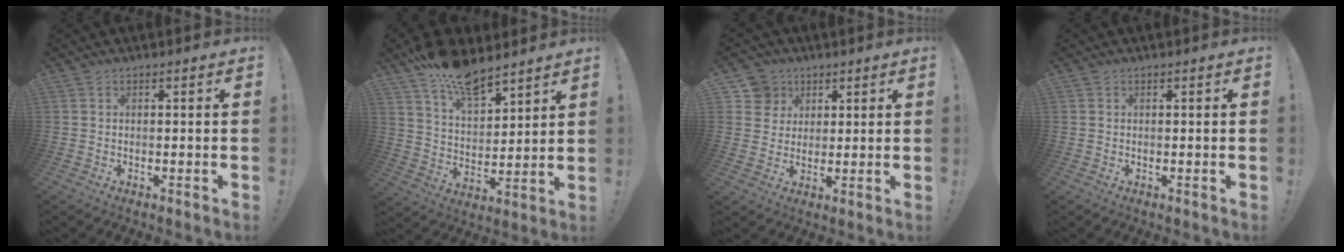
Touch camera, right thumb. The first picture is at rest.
{"total": 13.5, "force": [11.1, 5.2, 5.7], "torque": [-0.105, -0.073, 0.205]}
{"total": 7.7, "force": [3.6, 6.7, 0.9], "torque": [-0.010, -0.025, 0.073]}
{"total": 0.0}